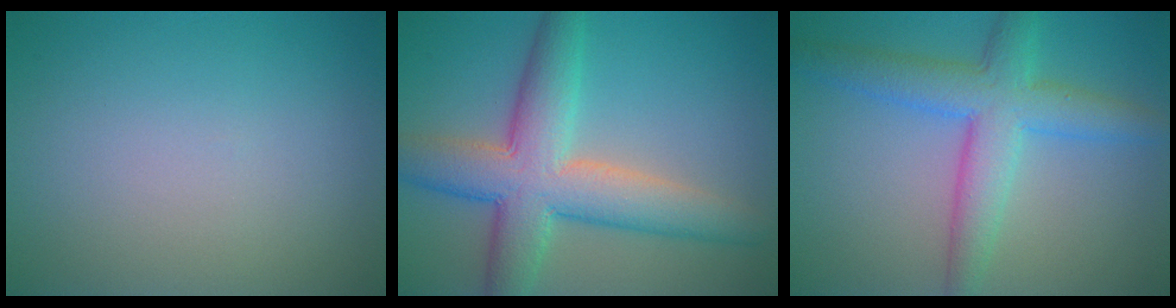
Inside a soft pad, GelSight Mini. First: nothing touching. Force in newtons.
{"total": 8.5, "press": 8.5, "slide": 0.2}
{"total": 5.9, "press": 5.9, "slide": 0.1}